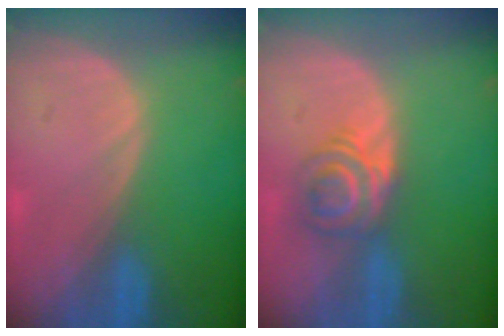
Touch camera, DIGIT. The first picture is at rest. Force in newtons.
{"total": 6.1, "press": 5.2, "slide": 3.3}